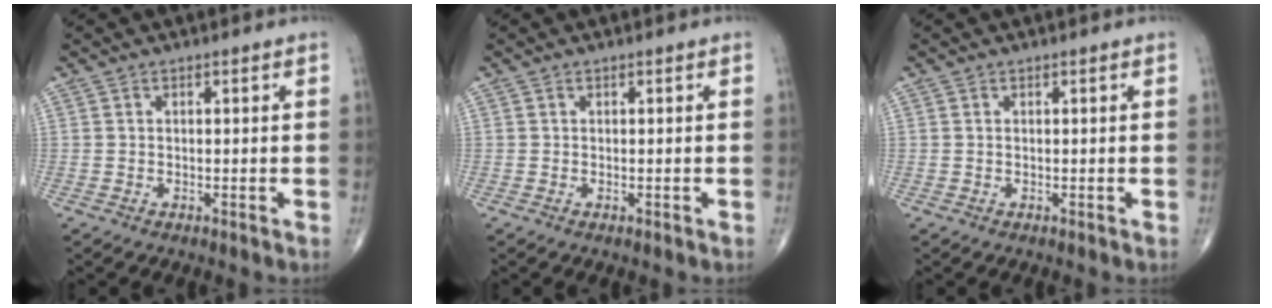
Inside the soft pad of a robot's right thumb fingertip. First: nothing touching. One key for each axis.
{"total": 0.0}
{"total": 0.0}